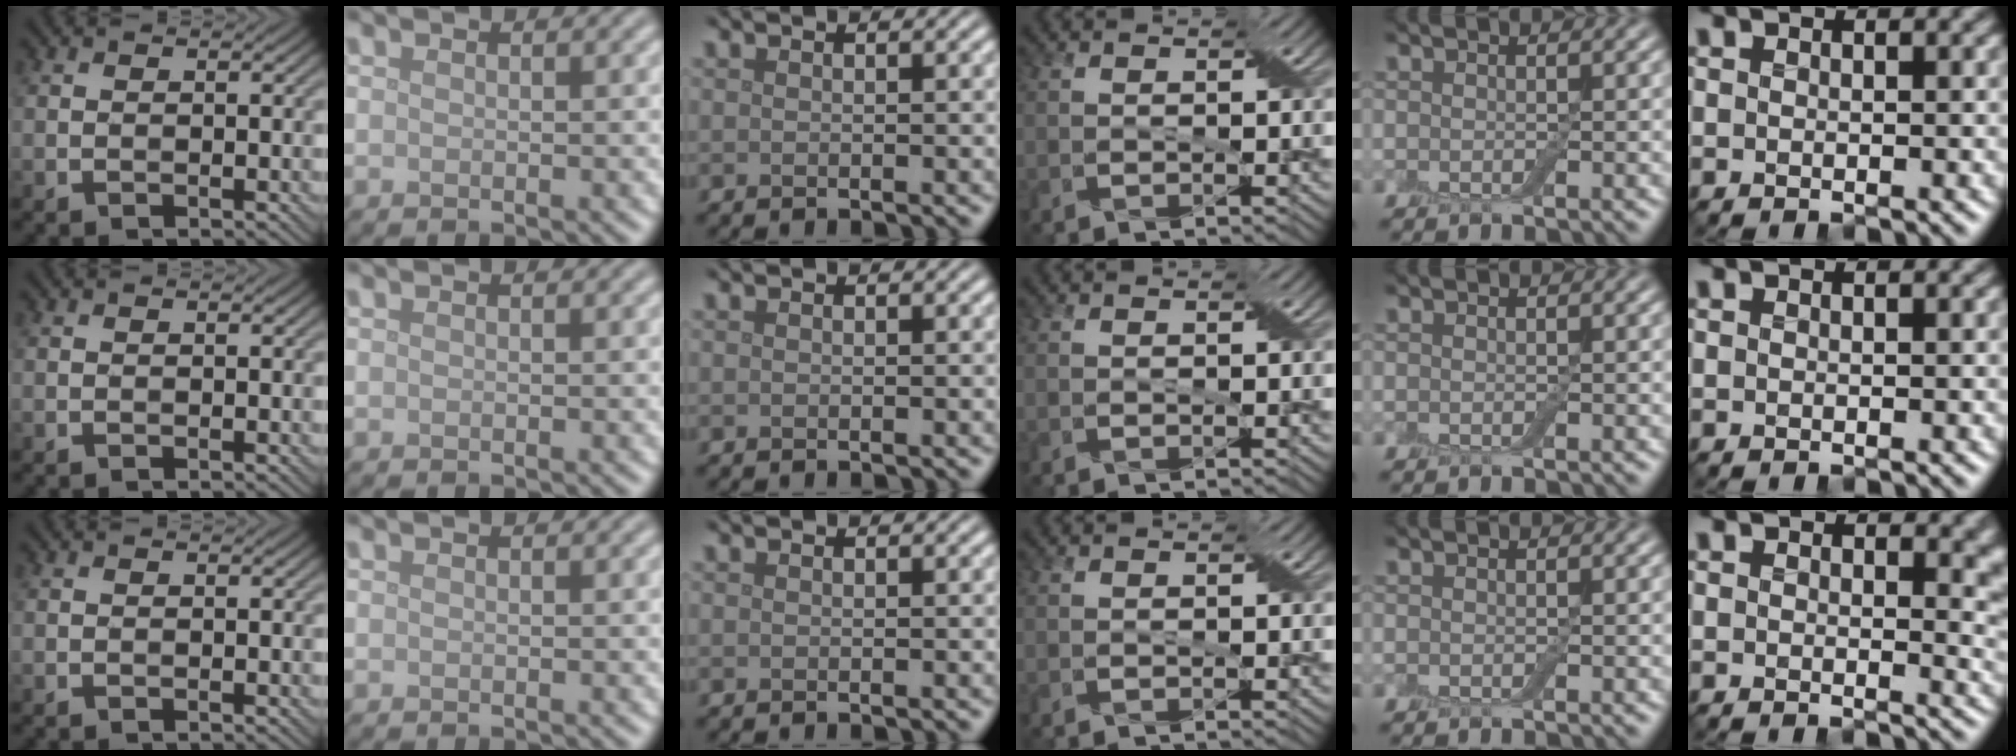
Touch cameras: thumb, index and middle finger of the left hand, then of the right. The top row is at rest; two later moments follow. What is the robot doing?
{"motion": "extract", "object": "drawer"}